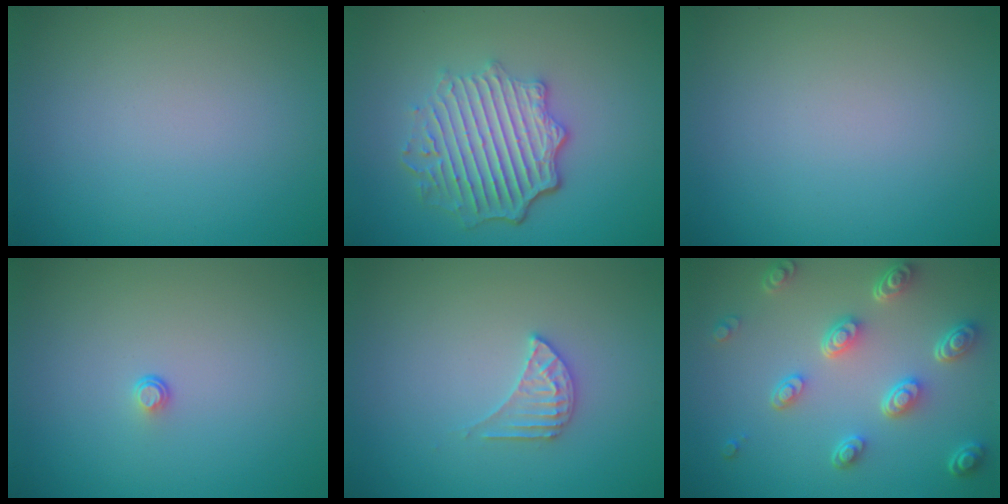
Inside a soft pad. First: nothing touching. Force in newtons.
{"total": 6.0, "press": 4.7, "slide": 3.8}
{"total": 0.0}
{"total": 0.5, "press": 0.3, "slide": 0.5}
{"total": 2.1, "press": 2.0, "slide": 0.4}
{"total": 5.2, "press": 3.8, "slide": 3.5}